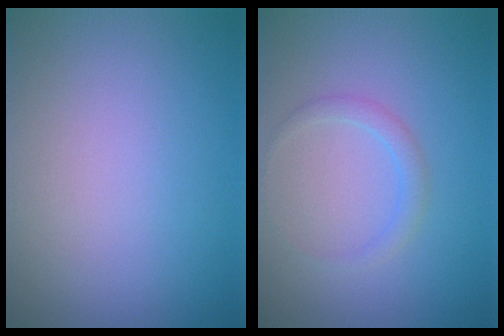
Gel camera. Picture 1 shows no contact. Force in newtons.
{"total": 1.3, "press": 1.3, "slide": 0.0}